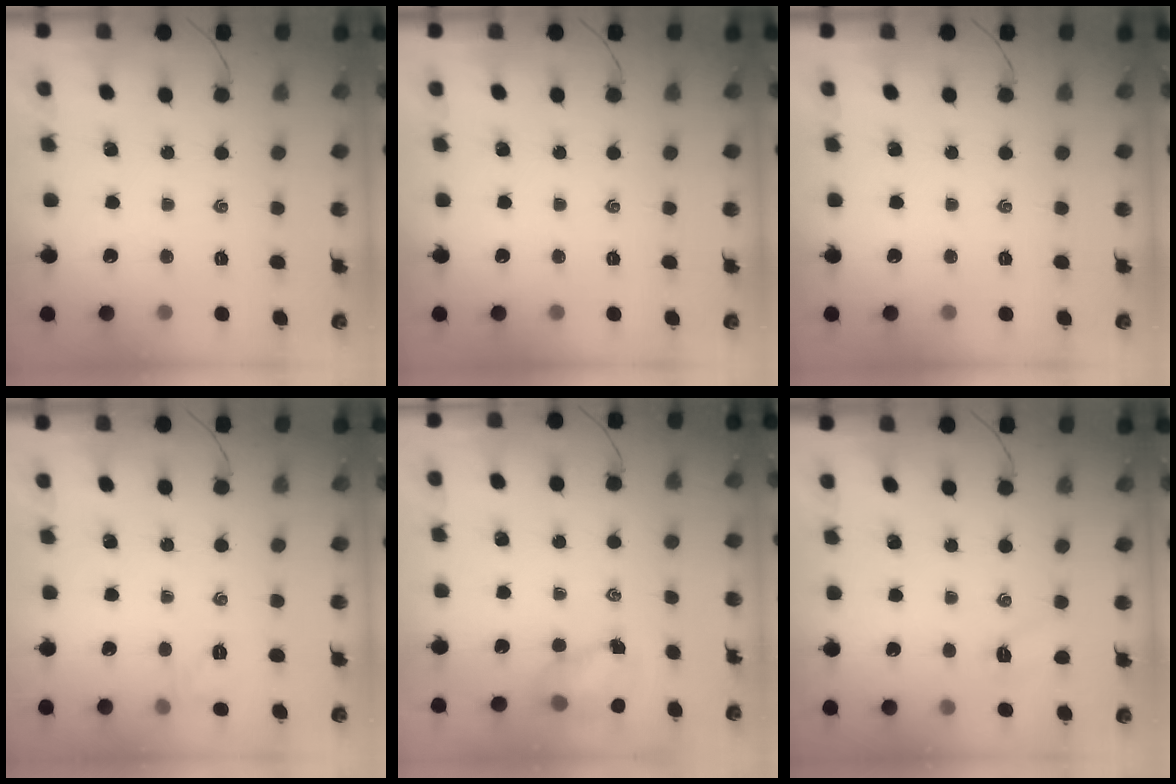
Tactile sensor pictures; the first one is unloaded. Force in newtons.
{"total": 0.0}
{"total": 0.0}
{"total": 5.9, "press": 5.7, "slide": 1.6}
{"total": 5.6, "press": 5.6, "slide": 0.5}
{"total": 4.3, "press": 4.2, "slide": 1.1}